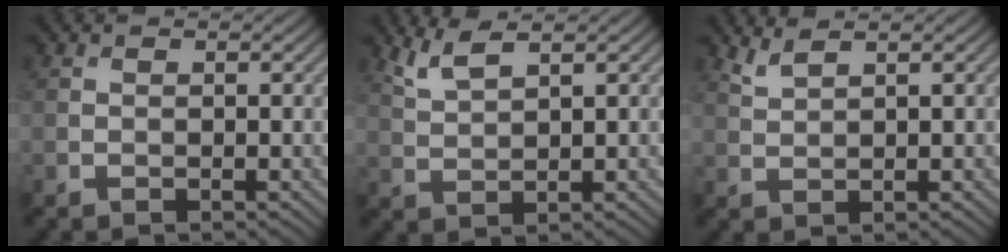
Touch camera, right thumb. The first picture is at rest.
{"total": 3.4, "force": [2.5, 0.7, 2.1], "torque": [-0.054, 0.003, 0.062]}
{"total": 1.9, "force": [1.6, 0.3, 0.9], "torque": [-0.027, 0.005, 0.042]}